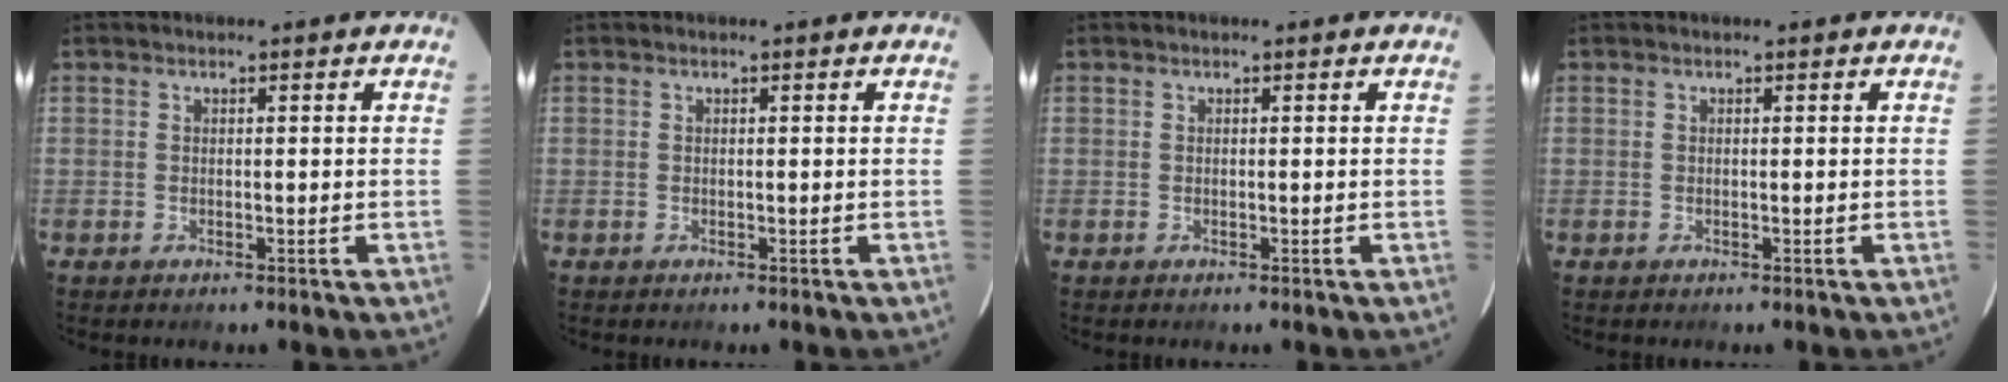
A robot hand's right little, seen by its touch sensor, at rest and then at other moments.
{"total": 0.0}
{"total": 0.0}
{"total": 0.0}